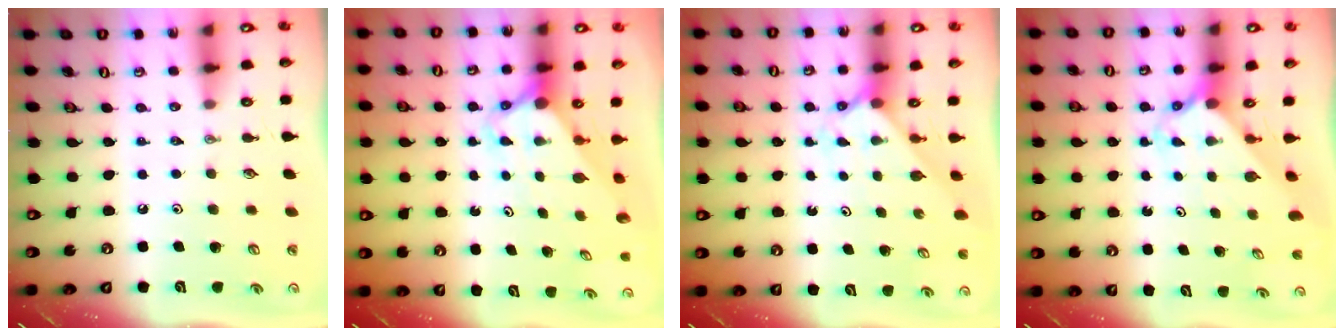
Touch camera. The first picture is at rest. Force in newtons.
{"total": 3.1, "press": 3.1, "slide": 0.2}
{"total": 2.3, "press": 2.3, "slide": 0.2}
{"total": 2.4, "press": 2.4, "slide": 0.3}